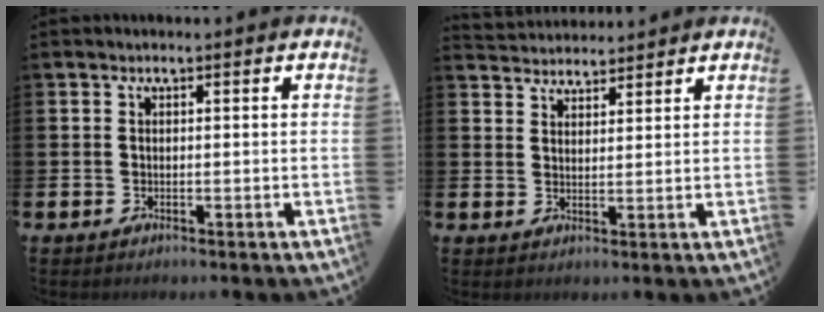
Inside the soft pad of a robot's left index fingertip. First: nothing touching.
{"total": 3.4, "force": [3.3, 0.7, -0.3], "torque": [0.001, -0.018, 0.061]}